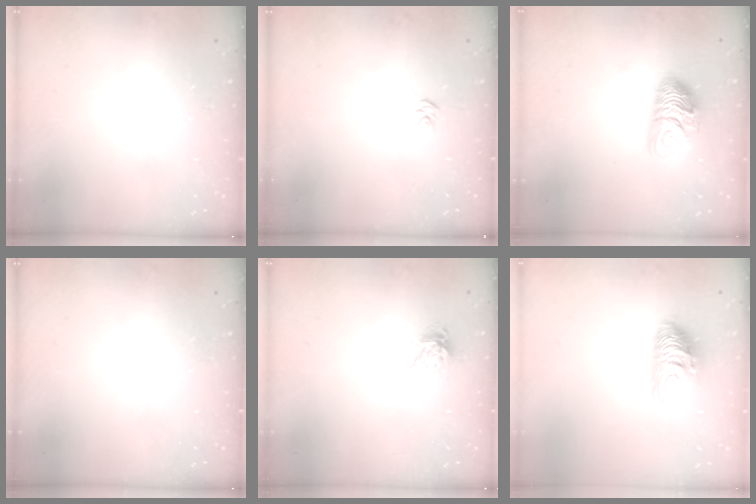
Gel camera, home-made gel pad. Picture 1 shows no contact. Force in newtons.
{"total": 2.5, "press": 2.5, "slide": 0.1}
{"total": 10.7, "press": 10.7, "slide": 0.9}
{"total": 0.0}
{"total": 6.6, "press": 6.6, "slide": 0.2}
{"total": 11.0, "press": 11.0, "slide": 0.8}